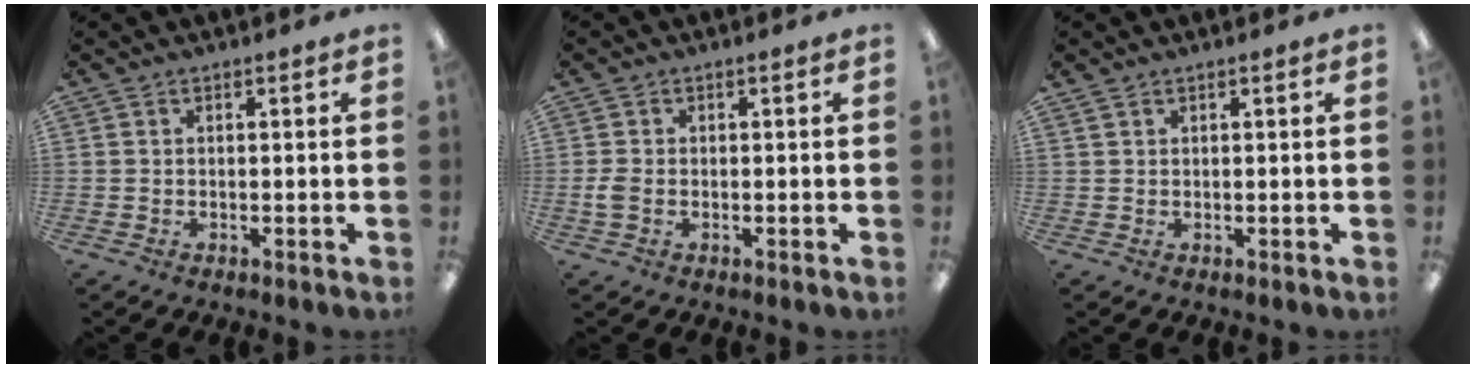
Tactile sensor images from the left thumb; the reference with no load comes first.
{"total": 2.6, "force": [-0.4, 1.7, 1.9], "torque": [-0.047, 0.000, -0.011]}
{"total": 0.9, "force": [0.6, 0.4, 0.5], "torque": [-0.011, 0.001, 0.012]}